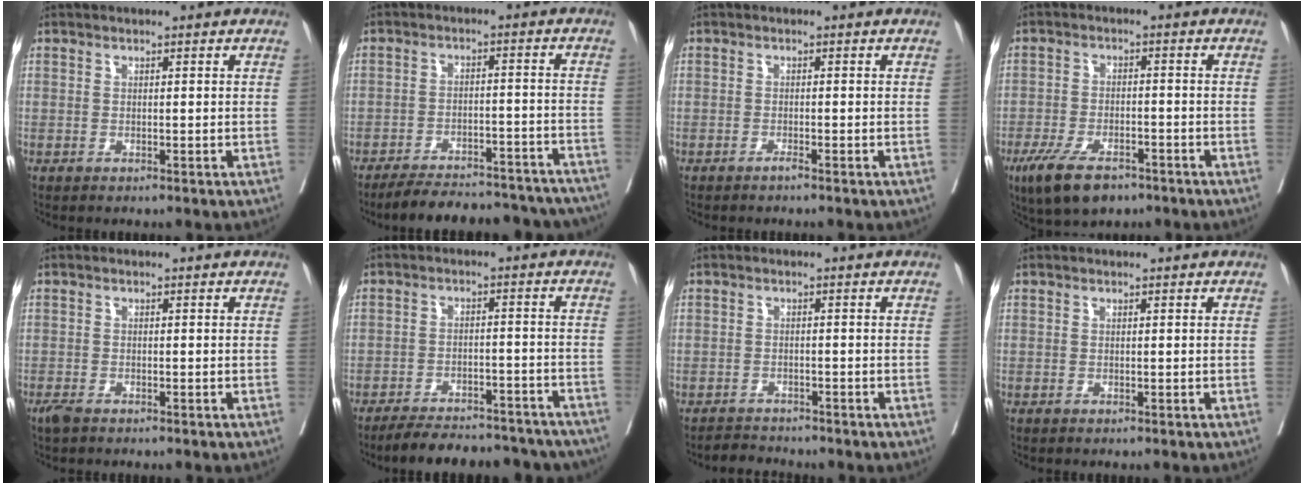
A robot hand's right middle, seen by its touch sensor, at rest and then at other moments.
{"total": 20.4, "force": [-18.7, 4.7, 6.4], "torque": [-0.079, 0.005, -0.238]}
{"total": 0.7, "force": [-0.6, -0.3, 0.4], "torque": [-0.012, -0.002, -0.011]}
{"total": 8.5, "force": [-5.7, 3.3, 5.3], "torque": [-0.105, -0.013, -0.097]}
{"total": 1.7, "force": [-1.3, 0.6, 0.9], "torque": [-0.024, -0.006, -0.023]}
{"total": 17.0, "force": [-15.4, 4.6, 5.5], "torque": [-0.086, 0.006, -0.197]}
{"total": 2.5, "force": [-2.4, 0.4, -0.5], "torque": [0.000, -0.012, -0.041]}
{"total": 0.0}